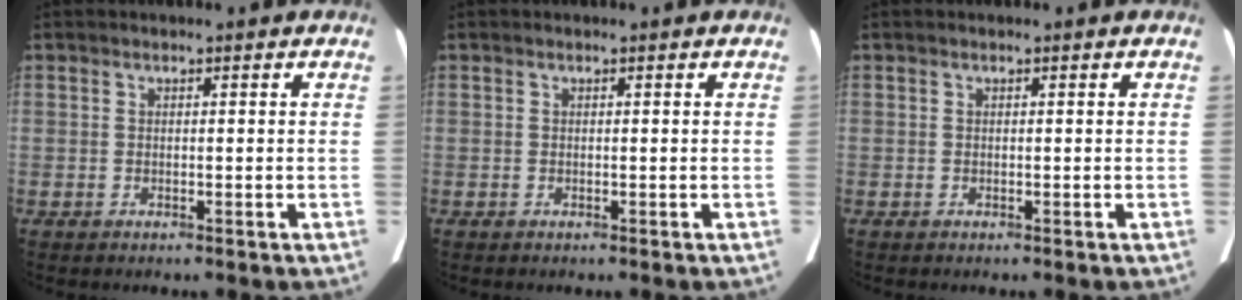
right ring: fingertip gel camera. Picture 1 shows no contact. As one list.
[{"total": 0.0}, {"total": 0.0}]